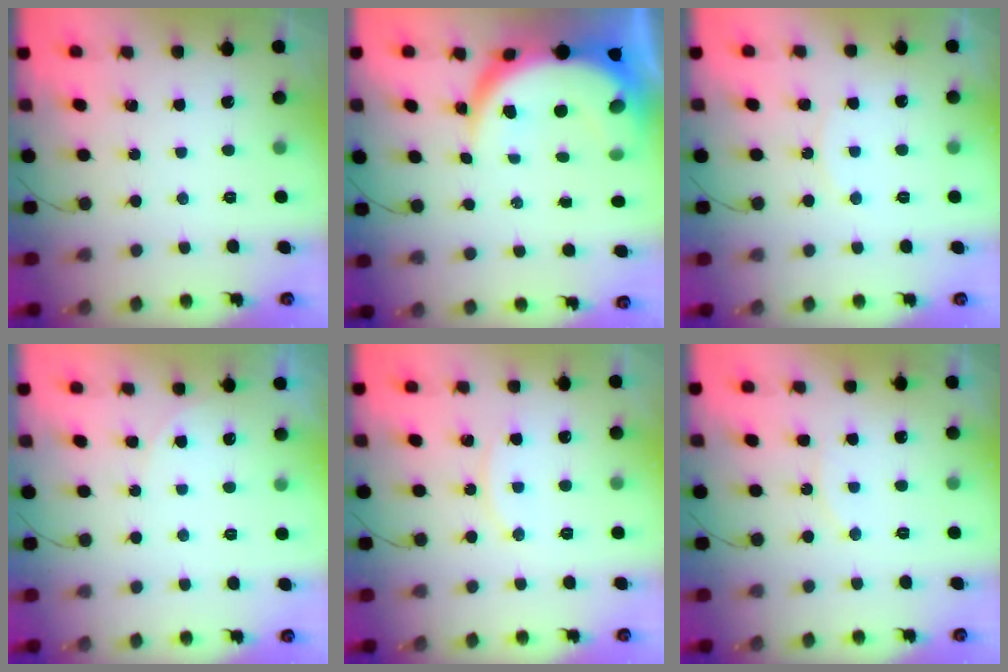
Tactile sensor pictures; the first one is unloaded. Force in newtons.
{"total": 11.0, "press": 10.9, "slide": 1.1}
{"total": 5.3, "press": 5.3, "slide": 0.5}
{"total": 4.3, "press": 4.3, "slide": 0.1}
{"total": 8.6, "press": 8.6, "slide": 0.5}
{"total": 5.5, "press": 5.5, "slide": 0.5}